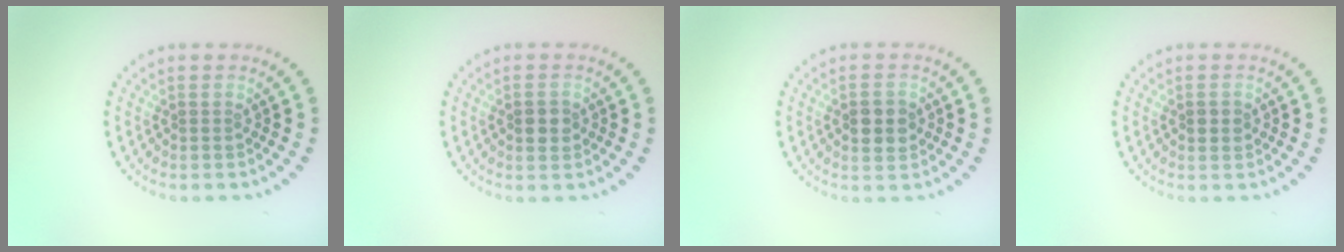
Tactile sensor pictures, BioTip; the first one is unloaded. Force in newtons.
{"total": 1.7, "press": 1.7, "slide": 0.1}
{"total": 2.9, "press": 2.9, "slide": 0.1}
{"total": 1.2, "press": 1.2, "slide": 0.2}